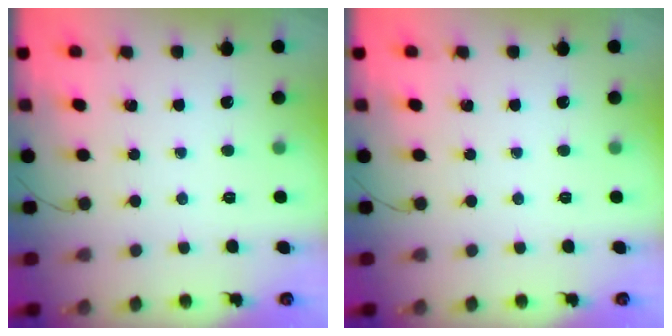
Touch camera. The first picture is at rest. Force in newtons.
{"total": 0.0}